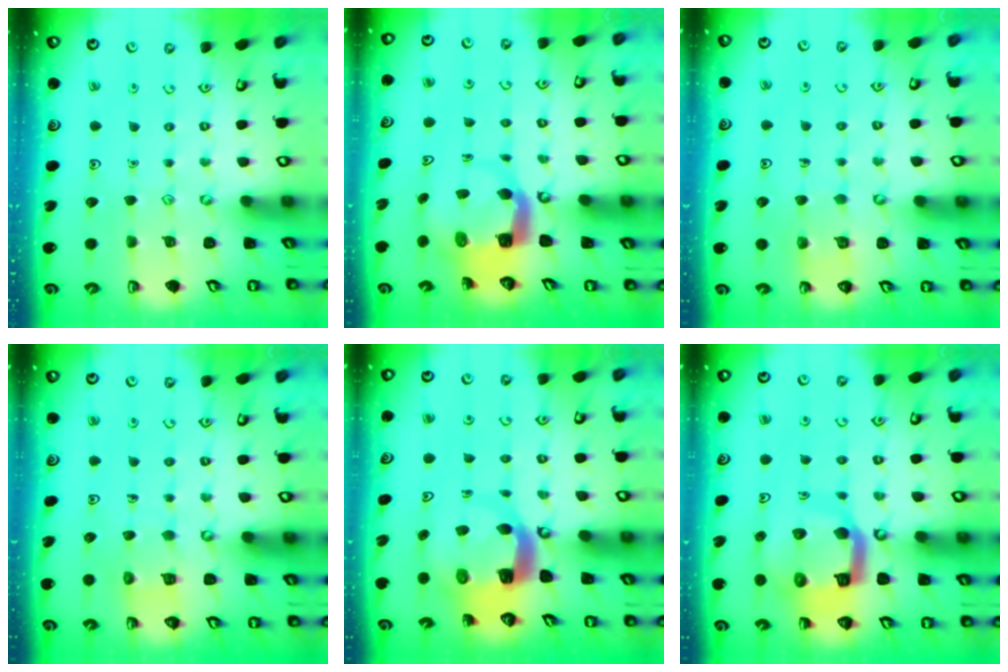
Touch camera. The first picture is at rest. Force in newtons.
{"total": 6.2, "press": 6.2, "slide": 0.6}
{"total": 2.9, "press": 2.9, "slide": 0.2}
{"total": 5.3, "press": 5.3, "slide": 0.4}
{"total": 6.2, "press": 6.1, "slide": 0.9}
{"total": 14.1, "press": 14.0, "slide": 1.8}